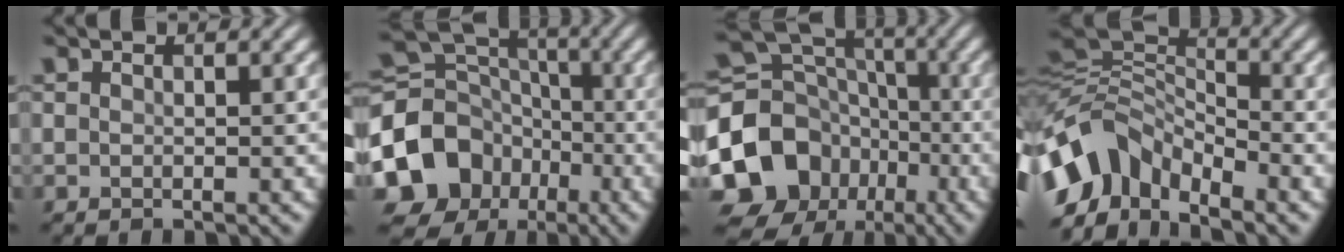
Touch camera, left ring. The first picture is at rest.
{"total": 12.1, "force": [-4.6, 10.0, 4.9], "torque": [-0.116, -0.012, -0.096]}
{"total": 14.2, "force": [-5.2, 11.8, 5.9], "torque": [-0.138, -0.002, -0.105]}
{"total": 8.3, "force": [-4.9, 4.9, 4.6], "torque": [-0.085, 0.005, -0.109]}